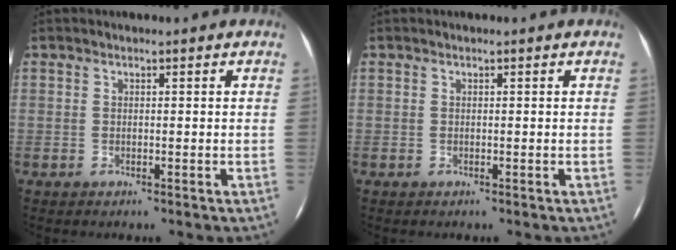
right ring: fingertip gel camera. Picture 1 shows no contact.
{"total": 0.0}